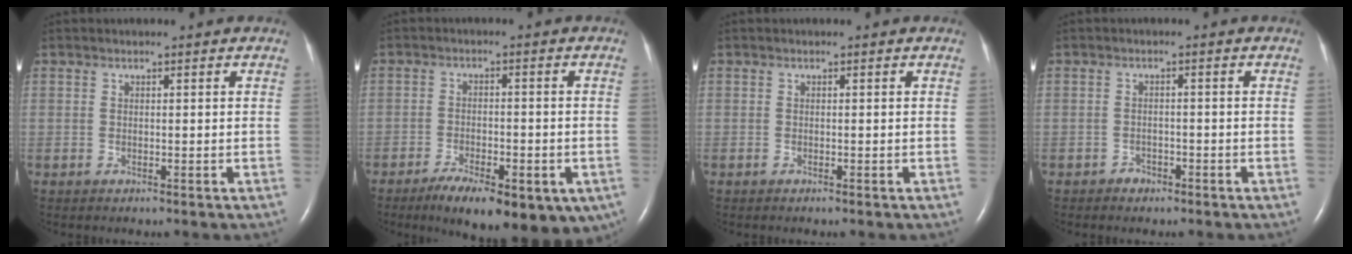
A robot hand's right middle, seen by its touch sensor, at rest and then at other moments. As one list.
[{"total": 14.4, "force": [-8.6, 5.4, 10.2], "torque": [-0.117, -0.003, -0.122]}, {"total": 0.0}, {"total": 1.5, "force": [-1.1, 0.9, 0.2], "torque": [-0.003, 0.004, -0.019]}]